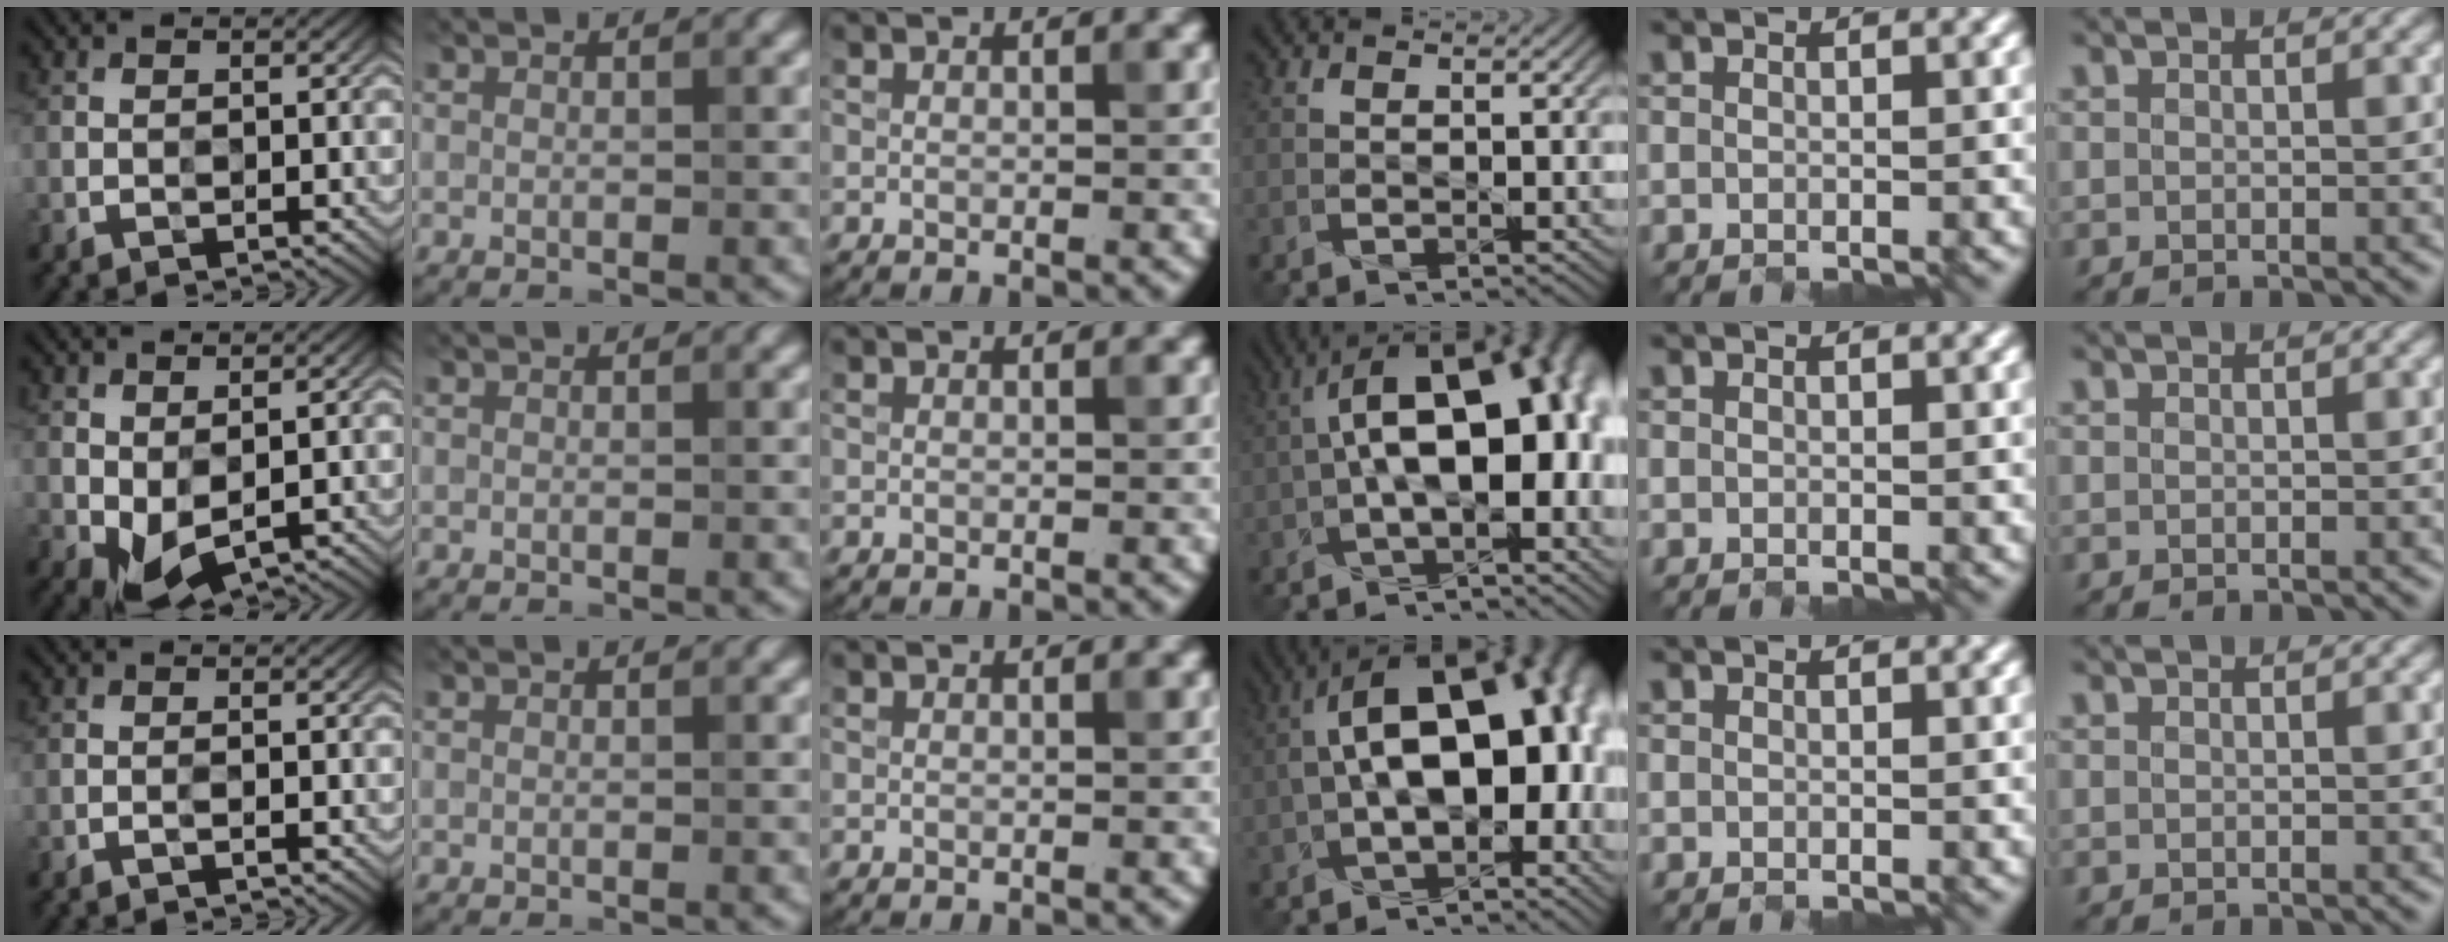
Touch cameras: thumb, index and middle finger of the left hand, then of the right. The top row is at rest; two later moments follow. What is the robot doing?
{"motion": "open", "object": "pencil case"}